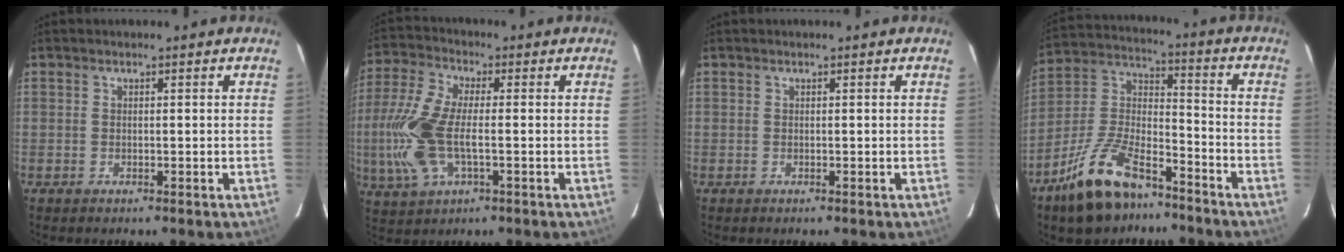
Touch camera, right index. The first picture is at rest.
{"total": 14.5, "force": [-2.0, 6.5, 12.7], "torque": [-0.292, 0.002, -0.042]}
{"total": 0.0}
{"total": 16.5, "force": [-11.2, 7.0, 10.0], "torque": [-0.208, 0.012, -0.203]}